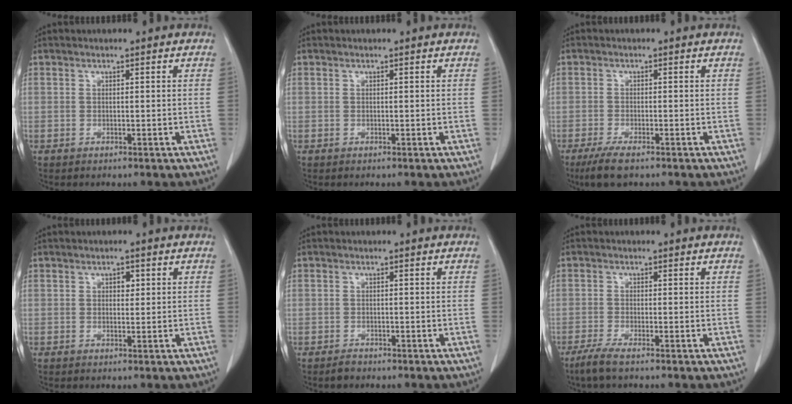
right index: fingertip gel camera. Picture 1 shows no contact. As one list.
[{"total": 0.0}, {"total": 4.3, "force": [-2.9, 1.1, 3.0], "torque": [-0.062, -0.009, -0.050]}, {"total": 1.5, "force": [0.5, 0.9, 1.0], "torque": [-0.014, 0.000, 0.005]}, {"total": 1.1, "force": [-0.9, 0.7, 0.1], "torque": [-0.003, 0.001, -0.019]}, {"total": 2.8, "force": [-2.0, 0.0, 1.9], "torque": [-0.046, -0.008, -0.045]}]